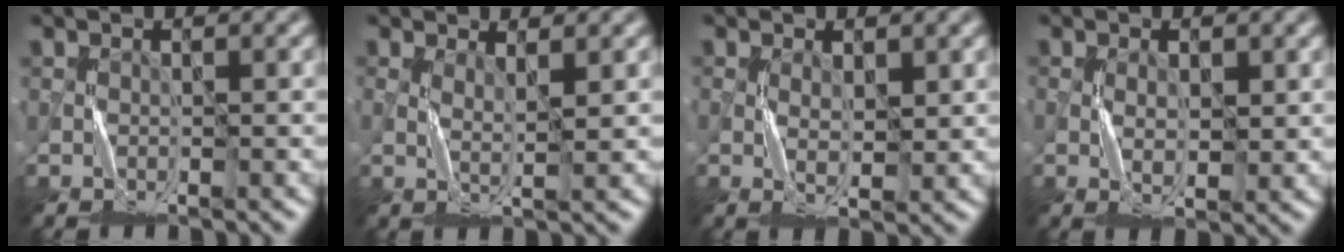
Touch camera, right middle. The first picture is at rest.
{"total": 1.0, "force": [0.4, 0.0, 0.9], "torque": [-0.021, -0.003, 0.009]}
{"total": 1.6, "force": [0.4, 0.7, 1.4], "torque": [-0.030, 0.000, 0.010]}
{"total": 1.9, "force": [0.1, 1.0, 1.7], "torque": [-0.033, 0.001, 0.005]}